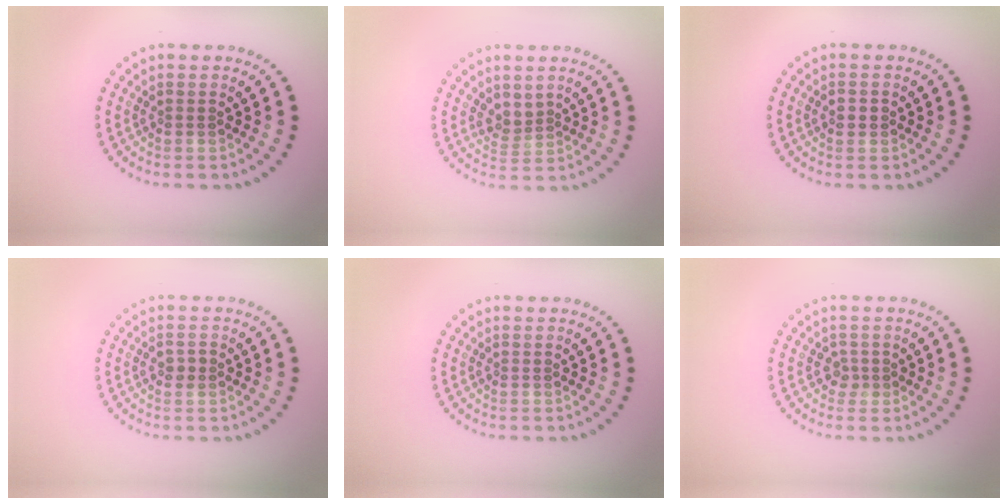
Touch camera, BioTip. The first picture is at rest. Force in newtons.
{"total": 1.8, "press": 1.2, "slide": 1.3}
{"total": 1.0, "press": 1.0, "slide": 0.2}
{"total": 1.2, "press": 1.2, "slide": 0.1}
{"total": 0.0}
{"total": 1.2, "press": 0.9, "slide": 0.8}